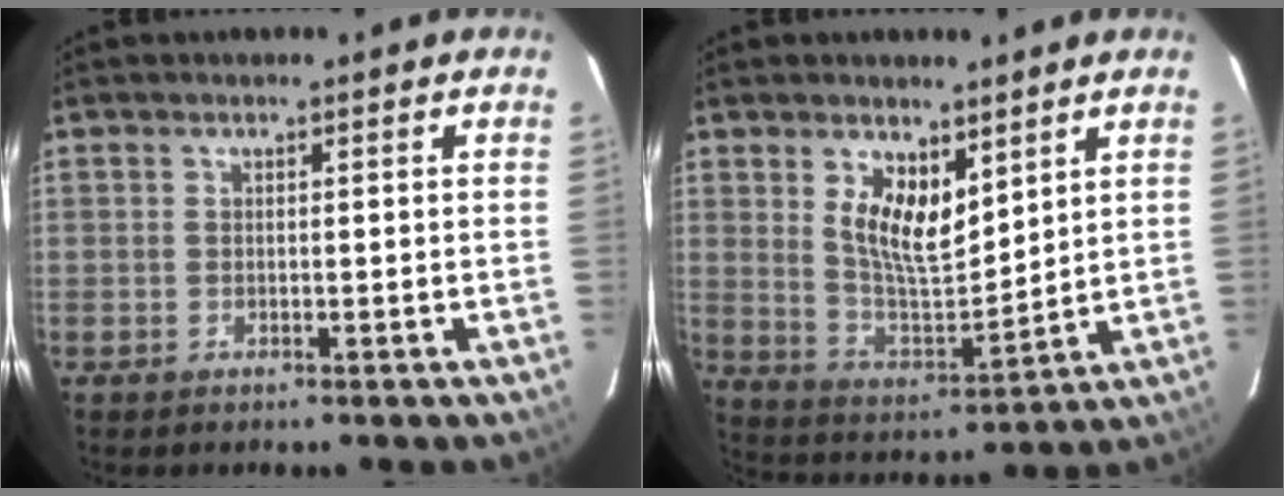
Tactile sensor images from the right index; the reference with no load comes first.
{"total": 10.1, "force": [4.9, 4.6, 7.6], "torque": [-0.132, -0.001, 0.104]}